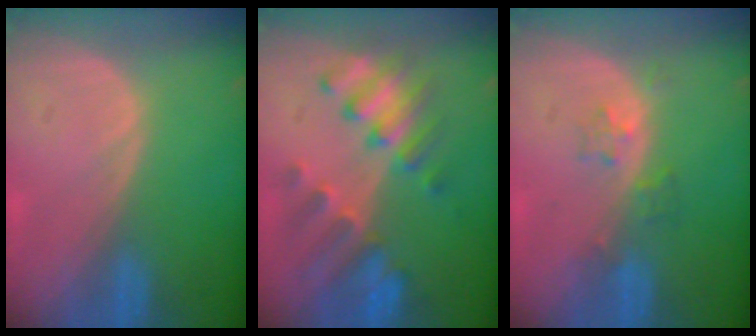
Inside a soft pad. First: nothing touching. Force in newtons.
{"total": 8.4, "press": 8.2, "slide": 2.1}
{"total": 2.6, "press": 2.6, "slide": 0.2}